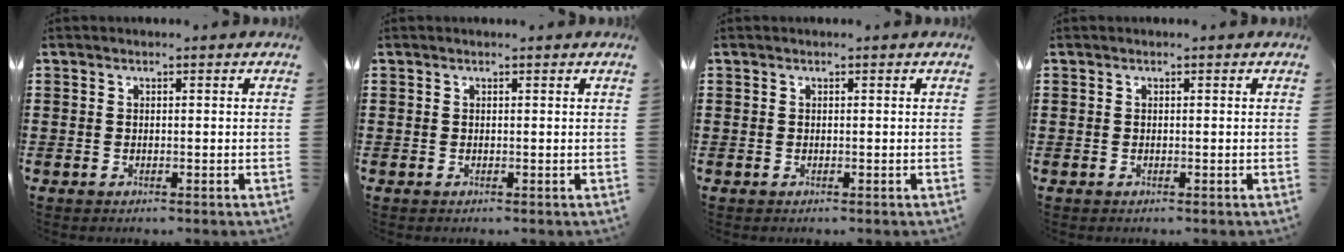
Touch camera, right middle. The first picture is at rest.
{"total": 0.0}
{"total": 0.0}
{"total": 0.0}